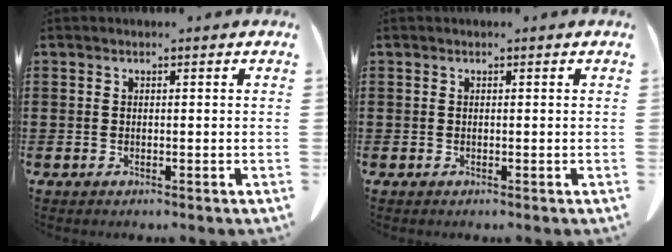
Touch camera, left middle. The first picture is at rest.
{"total": 0.0}